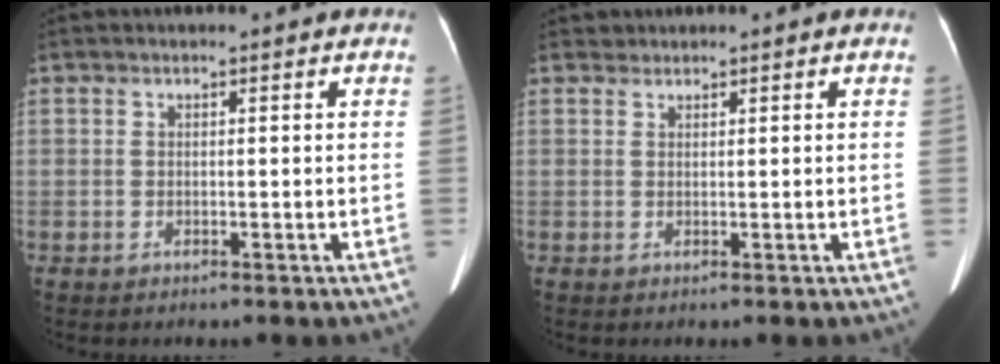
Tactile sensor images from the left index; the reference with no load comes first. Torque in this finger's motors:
{"motor_torque": [-0.11, -0.21, -0.02, -0.01]}